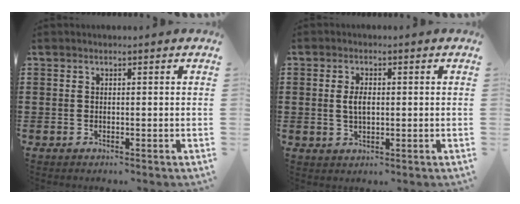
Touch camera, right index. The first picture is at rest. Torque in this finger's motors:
{"motor_torque": [0.57, 0.37, 0.17, 0.00]}